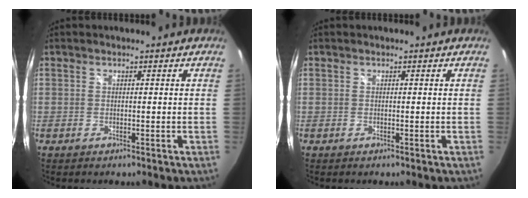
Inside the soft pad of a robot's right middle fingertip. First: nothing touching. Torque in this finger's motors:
{"motor_torque": [0.00, 0.00, 0.00, 0.01]}